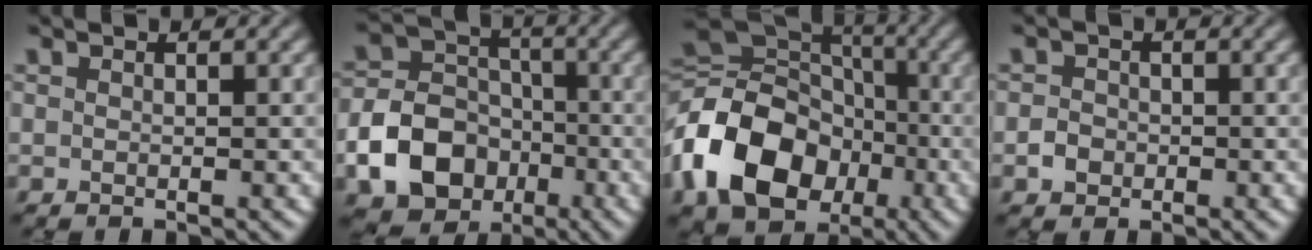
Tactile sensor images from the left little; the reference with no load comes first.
{"total": 8.7, "force": [-3.5, 6.6, 4.4], "torque": [-0.076, -0.005, -0.072]}
{"total": 14.9, "force": [-4.9, 11.0, 8.7], "torque": [-0.204, -0.010, -0.101]}
{"total": 1.4, "force": [-0.6, 1.2, 0.4], "torque": [0.003, 0.001, -0.014]}